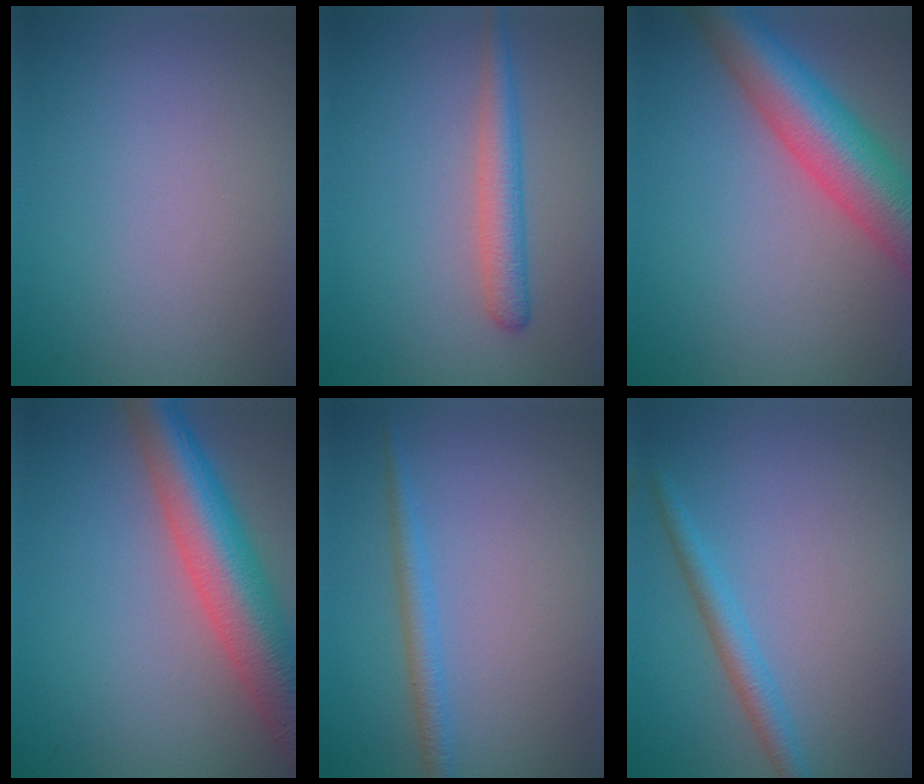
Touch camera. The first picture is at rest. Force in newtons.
{"total": 2.8, "press": 2.8, "slide": 0.1}
{"total": 9.2, "press": 9.2, "slide": 0.4}
{"total": 9.3, "press": 9.3, "slide": 0.3}
{"total": 1.9, "press": 1.9, "slide": 0.0}
{"total": 2.3, "press": 2.3, "slide": 0.1}